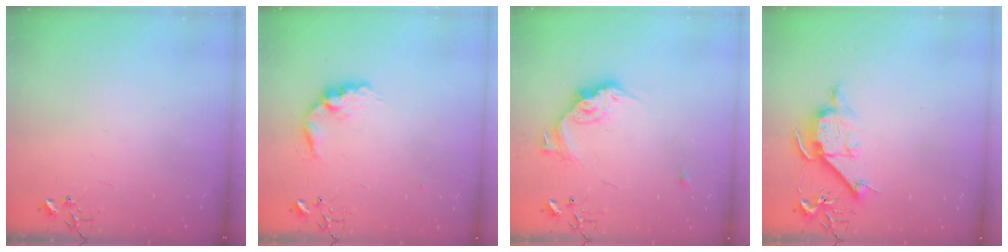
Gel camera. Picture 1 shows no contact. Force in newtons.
{"total": 11.9, "press": 11.9, "slide": 0.7}
{"total": 15.4, "press": 15.4, "slide": 1.0}
{"total": 10.4, "press": 10.4, "slide": 1.2}